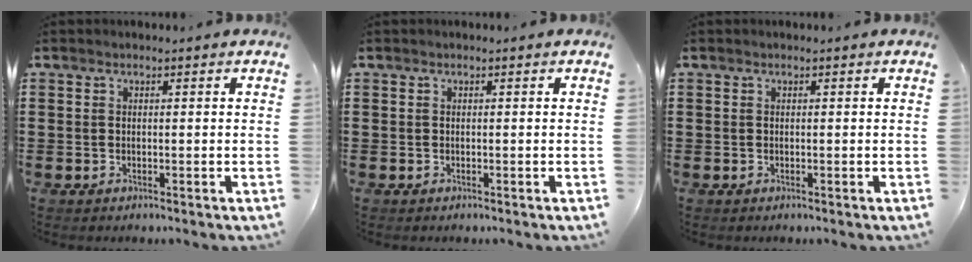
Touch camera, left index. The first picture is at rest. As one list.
[{"total": 0.0}, {"total": 0.0}]